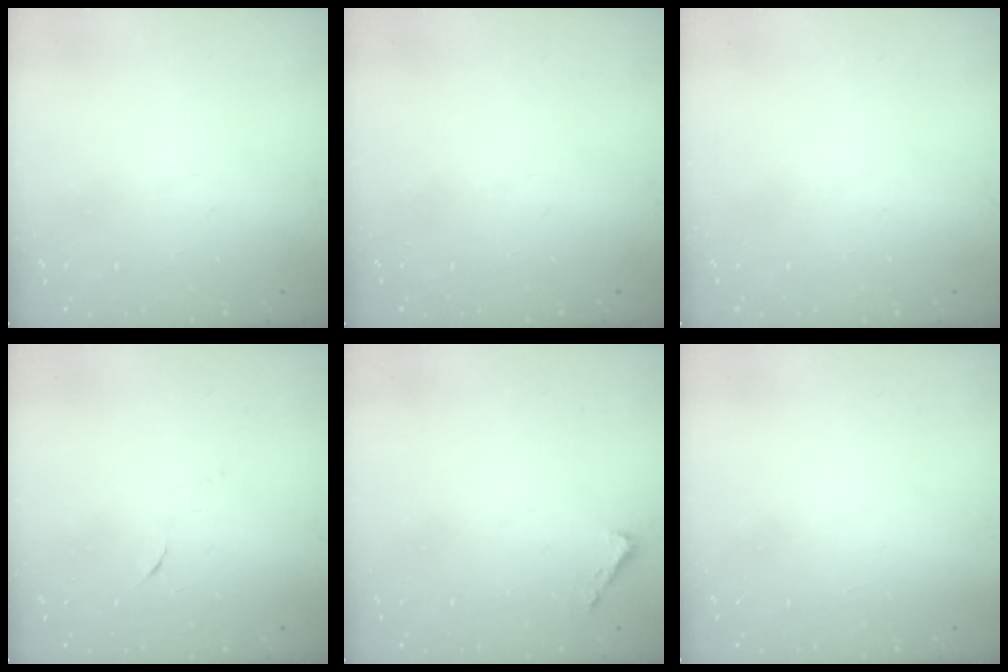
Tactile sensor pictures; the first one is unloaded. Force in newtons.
{"total": 0.0}
{"total": 0.0}
{"total": 4.1, "press": 4.0, "slide": 1.1}
{"total": 1.6, "press": 1.6, "slide": 0.1}
{"total": 1.6, "press": 1.6, "slide": 0.1}